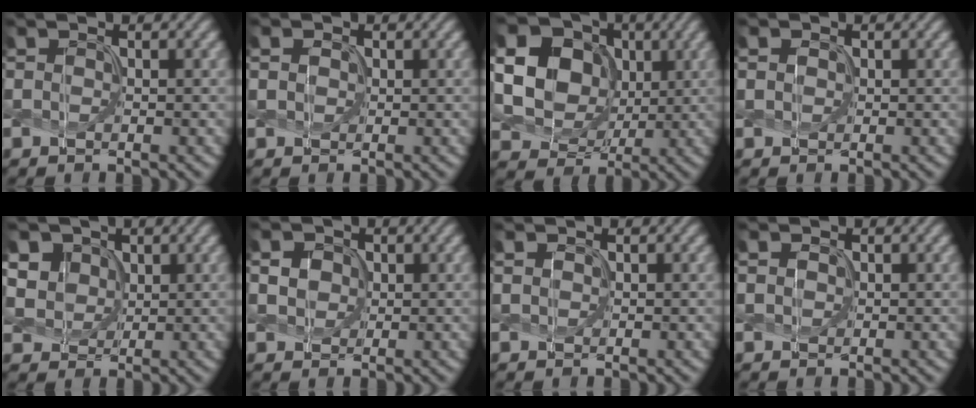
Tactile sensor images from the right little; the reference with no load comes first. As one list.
[{"total": 1.6, "force": [0.7, 1.3, 0.7], "torque": [-0.019, 0.011, 0.003]}, {"total": 19.1, "force": [4.6, 16.7, 8.0], "torque": [-0.216, 0.025, 0.067]}, {"total": 0.9, "force": [0.4, 0.8, 0.3], "torque": [-0.007, 0.004, 0.001]}, {"total": 7.9, "force": [3.6, 6.1, 3.6], "torque": [-0.091, 0.023, 0.055]}, {"total": 4.4, "force": [1.9, 3.4, 2.0], "torque": [-0.046, 0.018, 0.021]}, {"total": 0.7, "force": [0.4, 0.6, 0.1], "torque": [-0.003, 0.001, 0.006]}, {"total": 1.2, "force": [0.6, 1.0, 0.4], "torque": [-0.012, 0.006, 0.001]}]